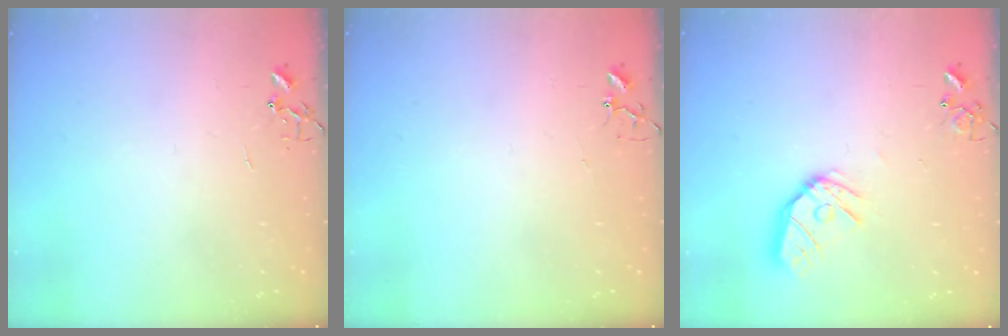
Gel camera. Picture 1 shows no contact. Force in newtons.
{"total": 2.9, "press": 2.9, "slide": 0.2}
{"total": 13.2, "press": 13.1, "slide": 1.5}